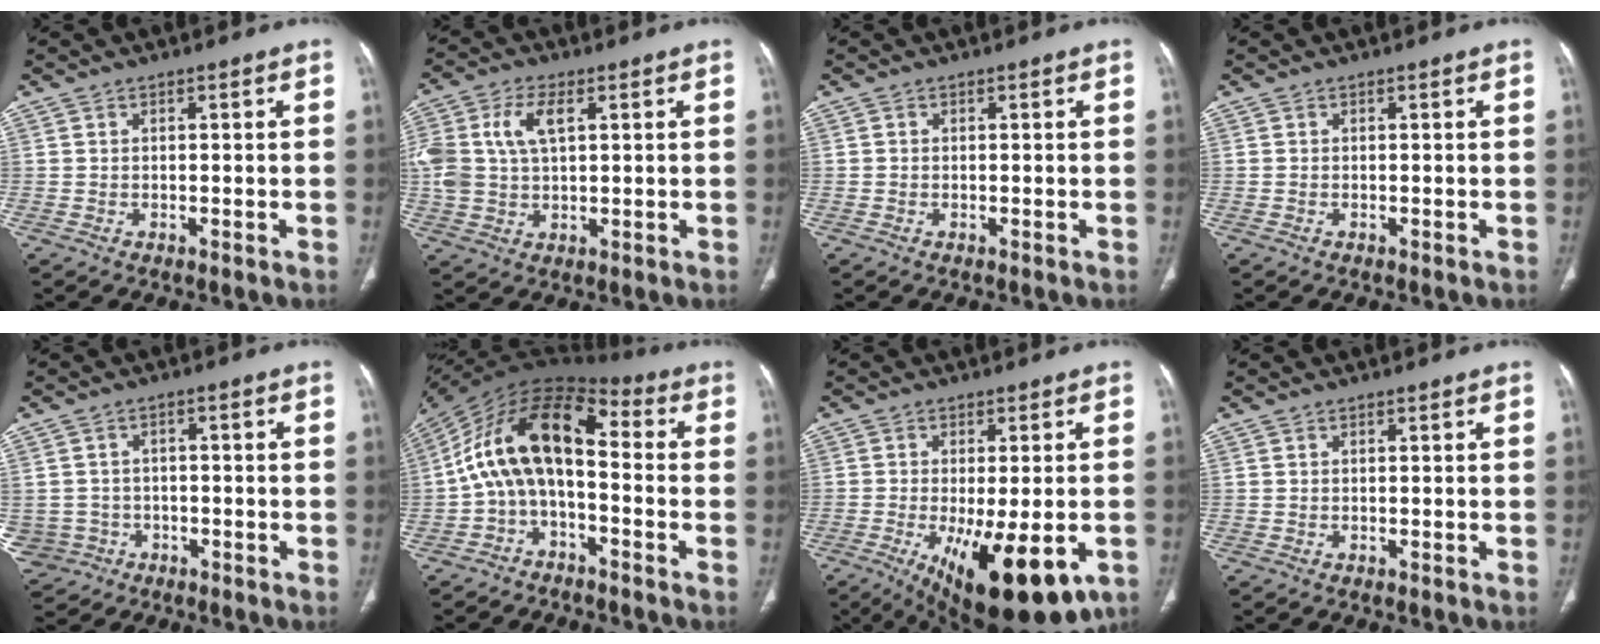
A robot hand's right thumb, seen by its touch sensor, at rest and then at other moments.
{"total": 10.8, "force": [2.8, 6.2, 8.3], "torque": [-0.192, 0.012, 0.058]}
{"total": 0.0}
{"total": 0.0}
{"total": 7.0, "force": [-2.3, 6.5, 1.3], "torque": [-0.029, 0.022, -0.029]}
{"total": 14.8, "force": [-1.5, 8.0, 12.4], "torque": [-0.210, 0.074, -0.042]}
{"total": 18.1, "force": [-7.3, 6.9, 15.1], "torque": [-0.202, -0.018, -0.093]}
{"total": 0.0}